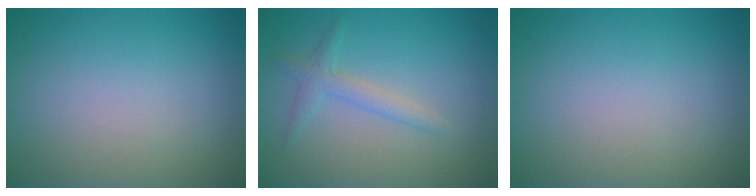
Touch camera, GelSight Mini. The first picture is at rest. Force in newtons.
{"total": 1.9, "press": 1.9, "slide": 0.1}
{"total": 0.0}